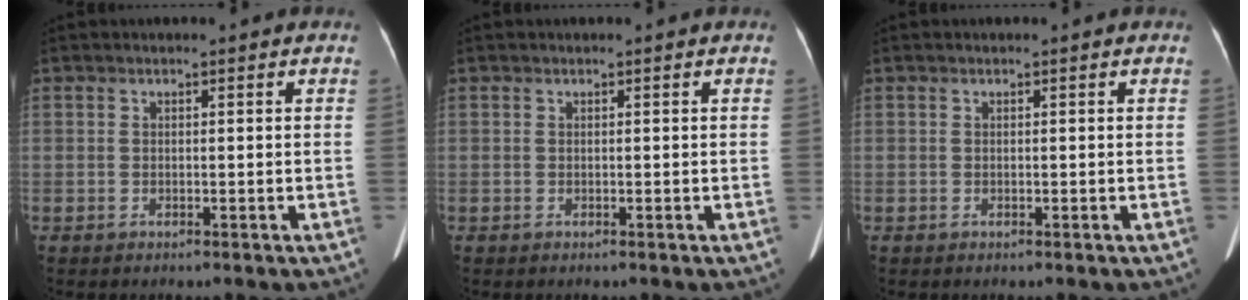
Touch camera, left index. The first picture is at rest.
{"total": 0.0}
{"total": 0.0}